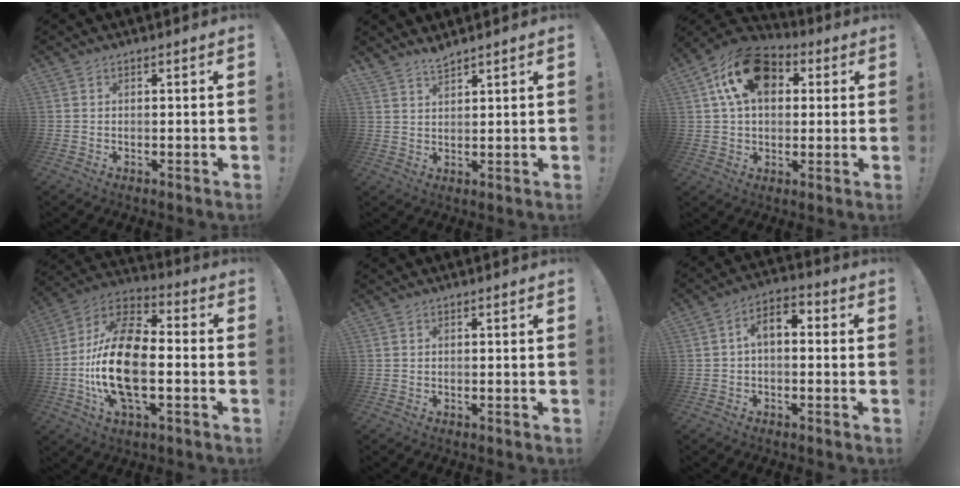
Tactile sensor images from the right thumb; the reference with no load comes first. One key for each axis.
{"total": 3.0, "fx": 2.9, "fy": 0.2, "fz": 0.7, "tx": -0.004, "ty": -0.027, "tz": 0.050}
{"total": 16.9, "fx": 6.0, "fy": 11.4, "fz": 11.0, "tx": -0.177, "ty": -0.010, "tz": 0.111}
{"total": 20.9, "fx": -3.2, "fy": 10.3, "fz": 17.9, "tx": -0.357, "ty": 0.013, "tz": -0.052}
{"total": 0.0}
{"total": 5.4, "fx": -0.3, "fy": 3.1, "fz": 4.5, "tx": -0.075, "ty": 0.006, "tz": -0.004}